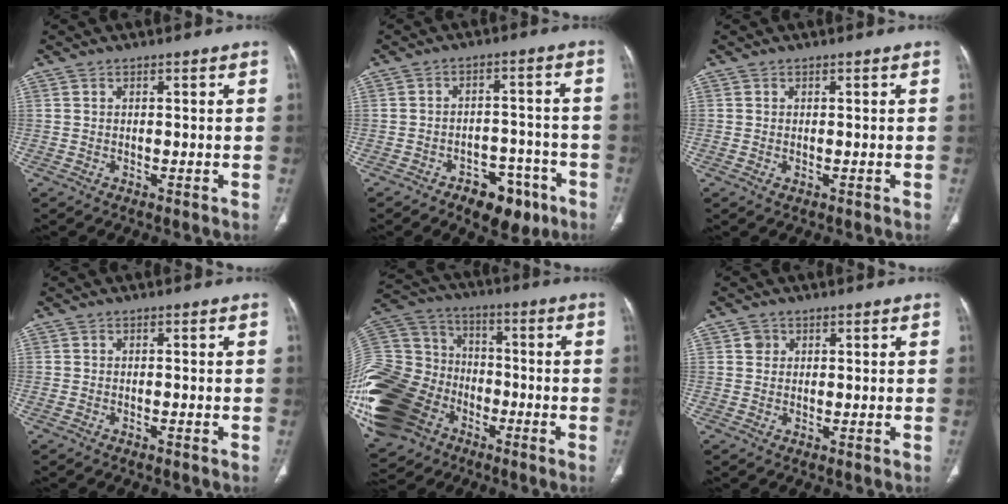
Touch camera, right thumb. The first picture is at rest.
{"total": 9.4, "force": [-5.6, 5.4, 5.2], "torque": [-0.039, 0.040, -0.074]}
{"total": 0.8, "force": [-0.3, 0.5, 0.6], "torque": [-0.015, 0.001, -0.003]}
{"total": 0.7, "force": [-0.4, 0.3, 0.5], "torque": [-0.017, 0.008, -0.006]}
{"total": 32.9, "force": [-12.7, 24.2, 18.2], "torque": [-0.500, 0.041, -0.229]}
{"total": 1.7, "force": [0.6, 1.5, 0.4], "torque": [0.003, -0.001, 0.006]}